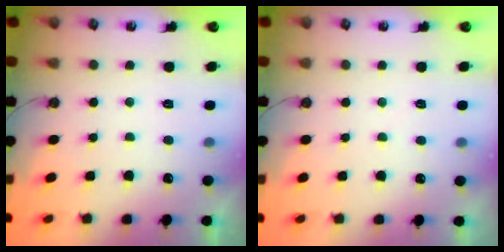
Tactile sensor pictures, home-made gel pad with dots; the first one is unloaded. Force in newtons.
{"total": 2.9, "press": 2.9, "slide": 0.4}